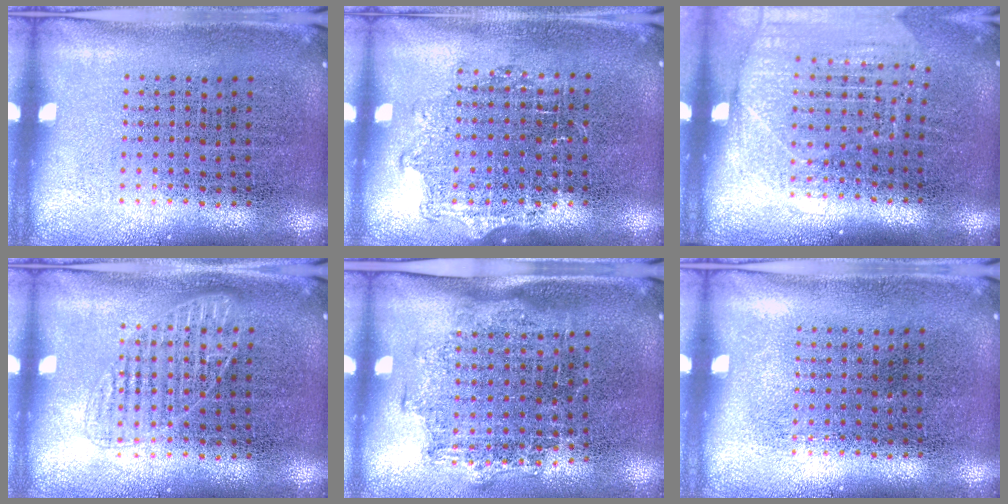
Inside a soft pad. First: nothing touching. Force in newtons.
{"total": 0.9, "press": 0.8, "slide": 0.4}
{"total": 1.8, "press": 1.6, "slide": 0.8}
{"total": 1.8, "press": 1.7, "slide": 0.4}
{"total": 1.3, "press": 1.0, "slide": 0.8}
{"total": 0.0}